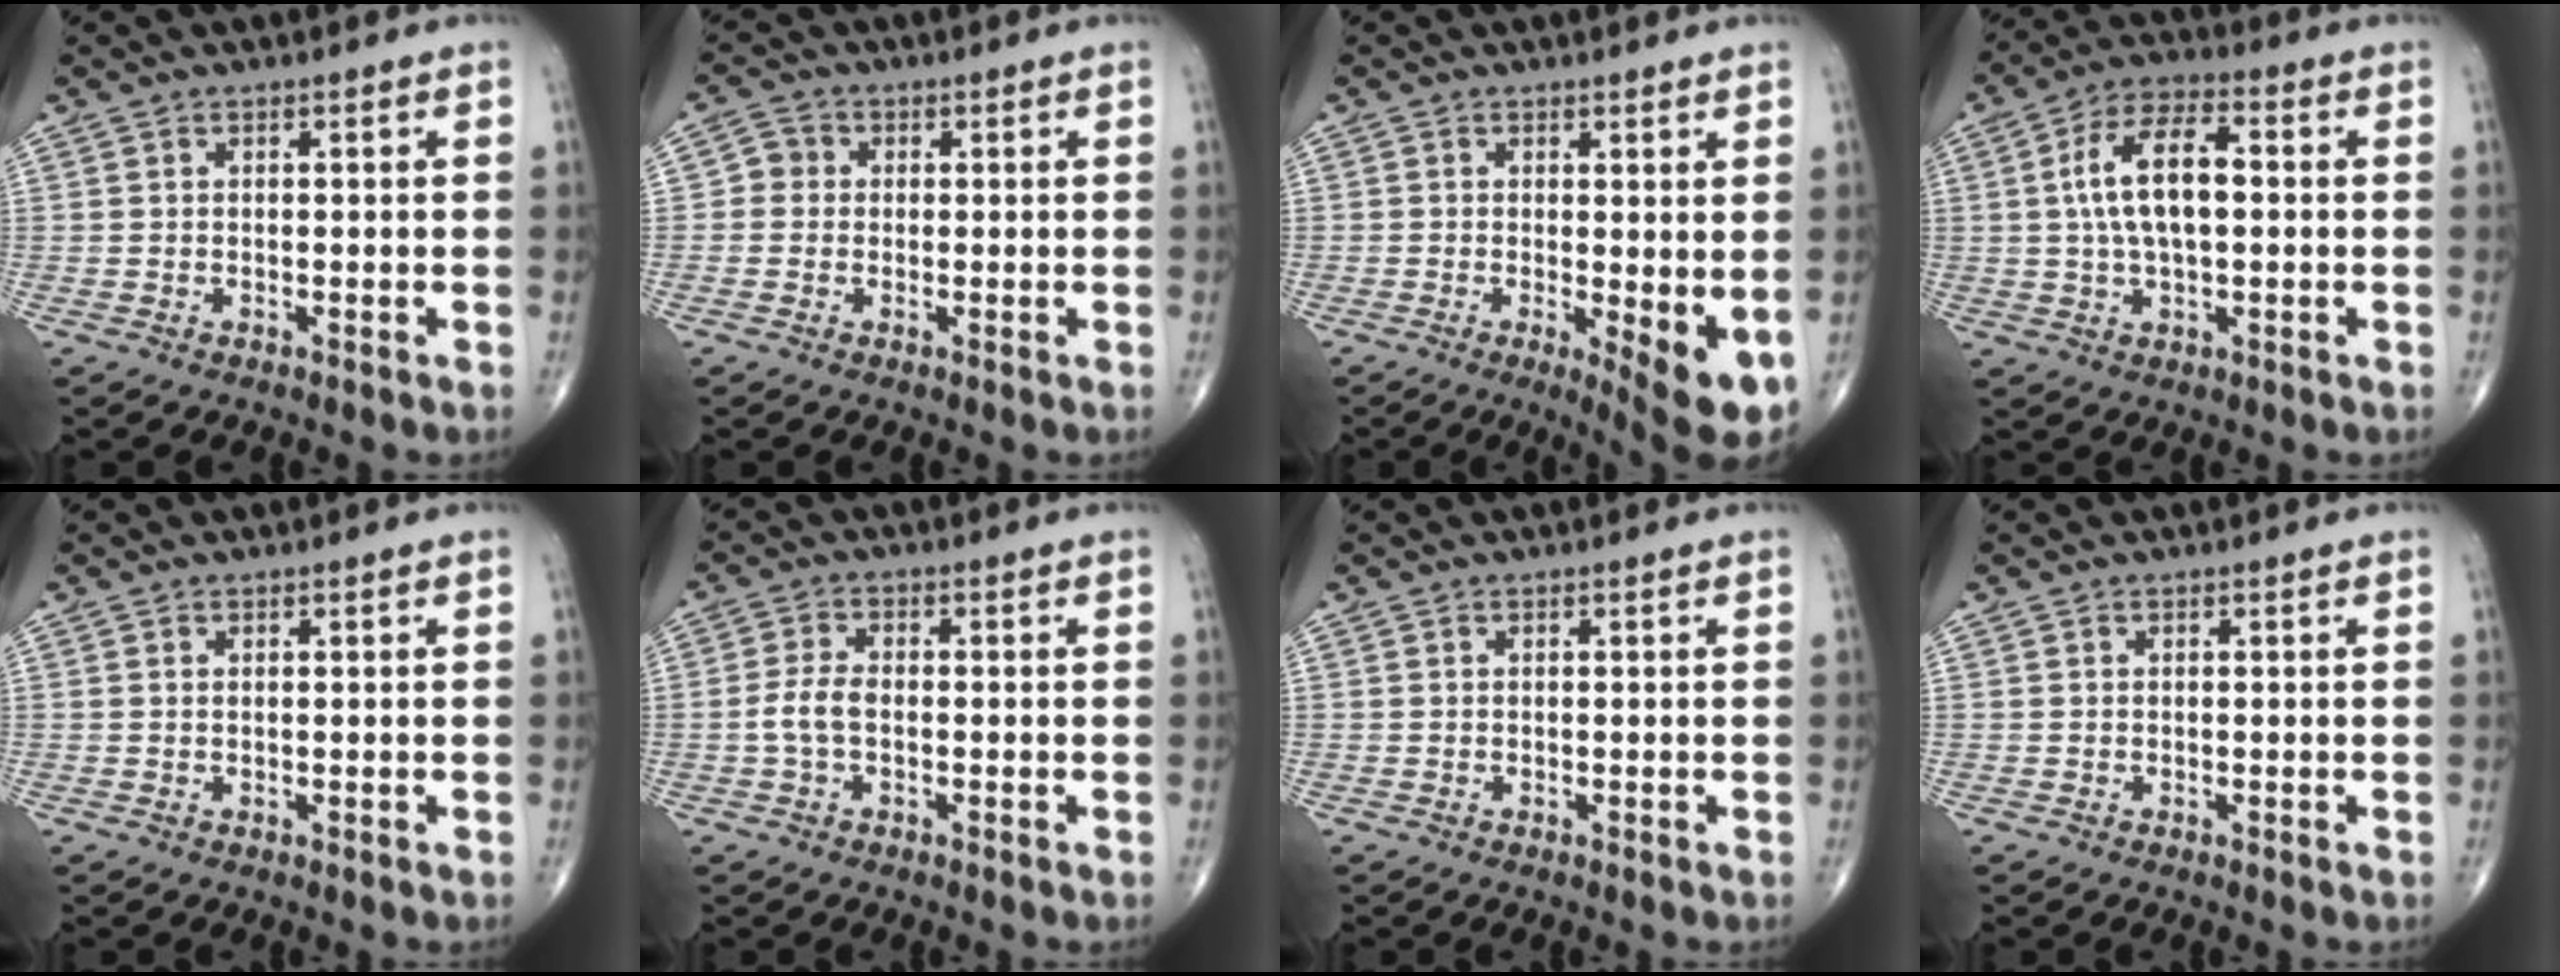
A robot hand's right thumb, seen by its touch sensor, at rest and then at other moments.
{"total": 2.9, "force": [0.0, 2.7, 1.0], "torque": [0.000, 0.006, -0.010]}
{"total": 7.3, "force": [-1.1, 2.2, 6.9], "torque": [-0.096, -0.020, -0.013]}
{"total": 11.6, "force": [0.9, 5.5, 10.2], "torque": [-0.190, 0.020, 0.010]}
{"total": 0.0}
{"total": 3.9, "force": [-0.8, 2.1, 3.2], "torque": [-0.074, 0.013, -0.020]}
{"total": 0.0}
{"total": 0.0}